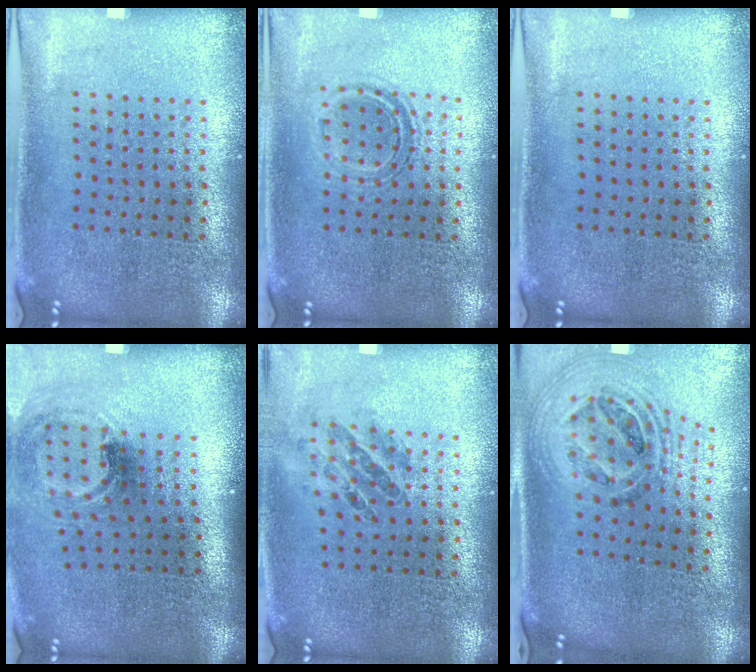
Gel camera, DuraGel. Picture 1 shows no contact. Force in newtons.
{"total": 1.1, "press": 0.9, "slide": 0.6}
{"total": 0.0}
{"total": 1.3, "press": 1.0, "slide": 0.7}
{"total": 0.9, "press": 0.9, "slide": 0.3}
{"total": 1.8, "press": 1.5, "slide": 1.1}